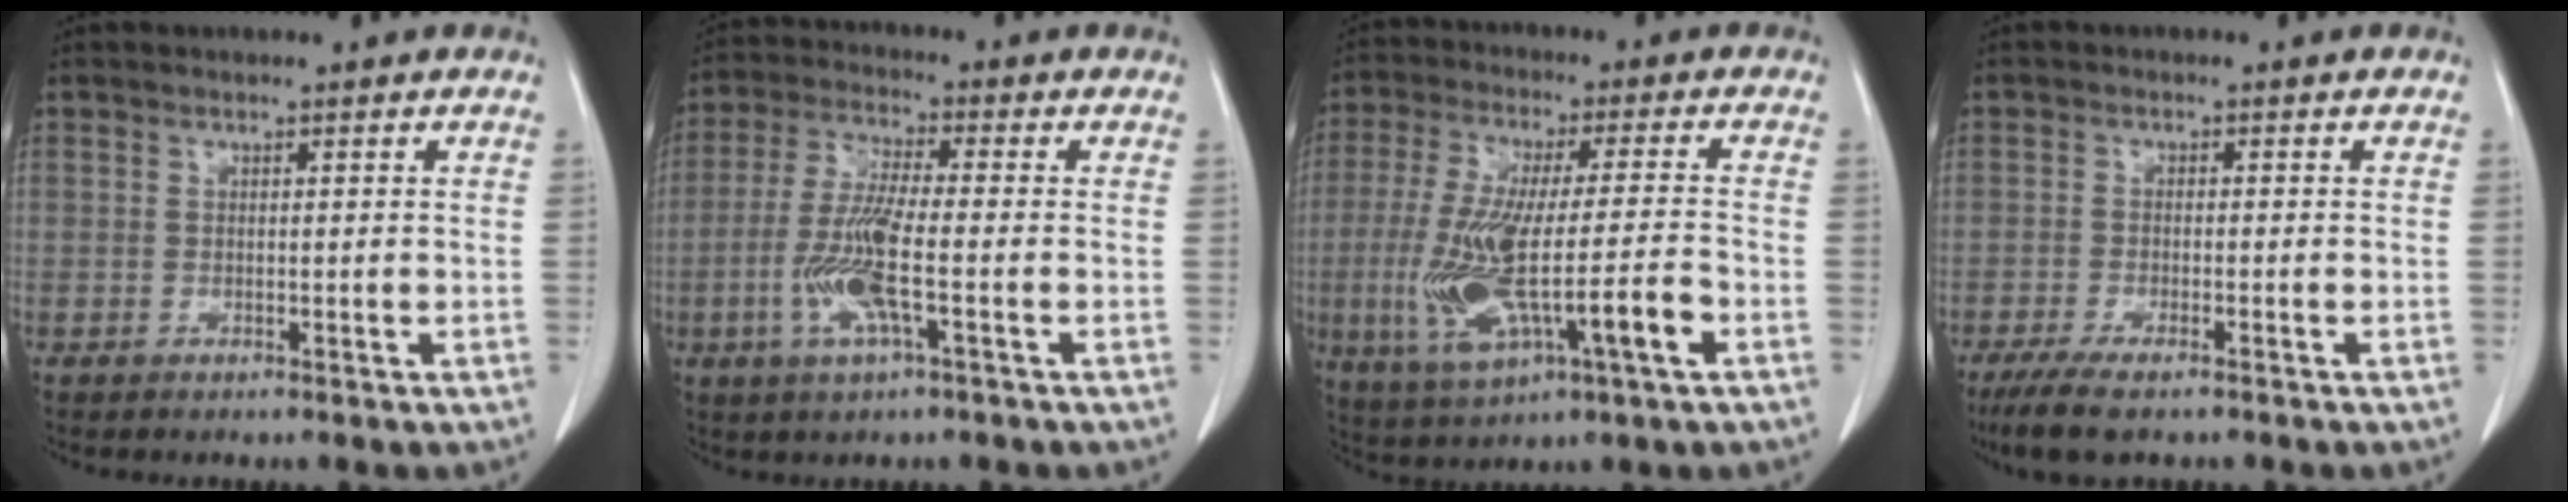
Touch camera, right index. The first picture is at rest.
{"total": 9.3, "force": [-2.5, 0.9, 8.9], "torque": [-0.188, -0.008, -0.054]}
{"total": 15.6, "force": [-4.1, 2.0, 14.9], "torque": [-0.299, -0.012, -0.066]}
{"total": 6.4, "force": [-4.7, 1.2, 4.2], "torque": [-0.075, -0.016, -0.076]}